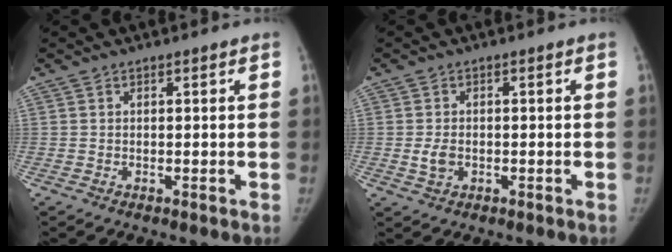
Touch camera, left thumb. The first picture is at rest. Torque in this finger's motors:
{"motor_torque": [-0.06, 0.06, 0.52, -0.19, 0.01]}